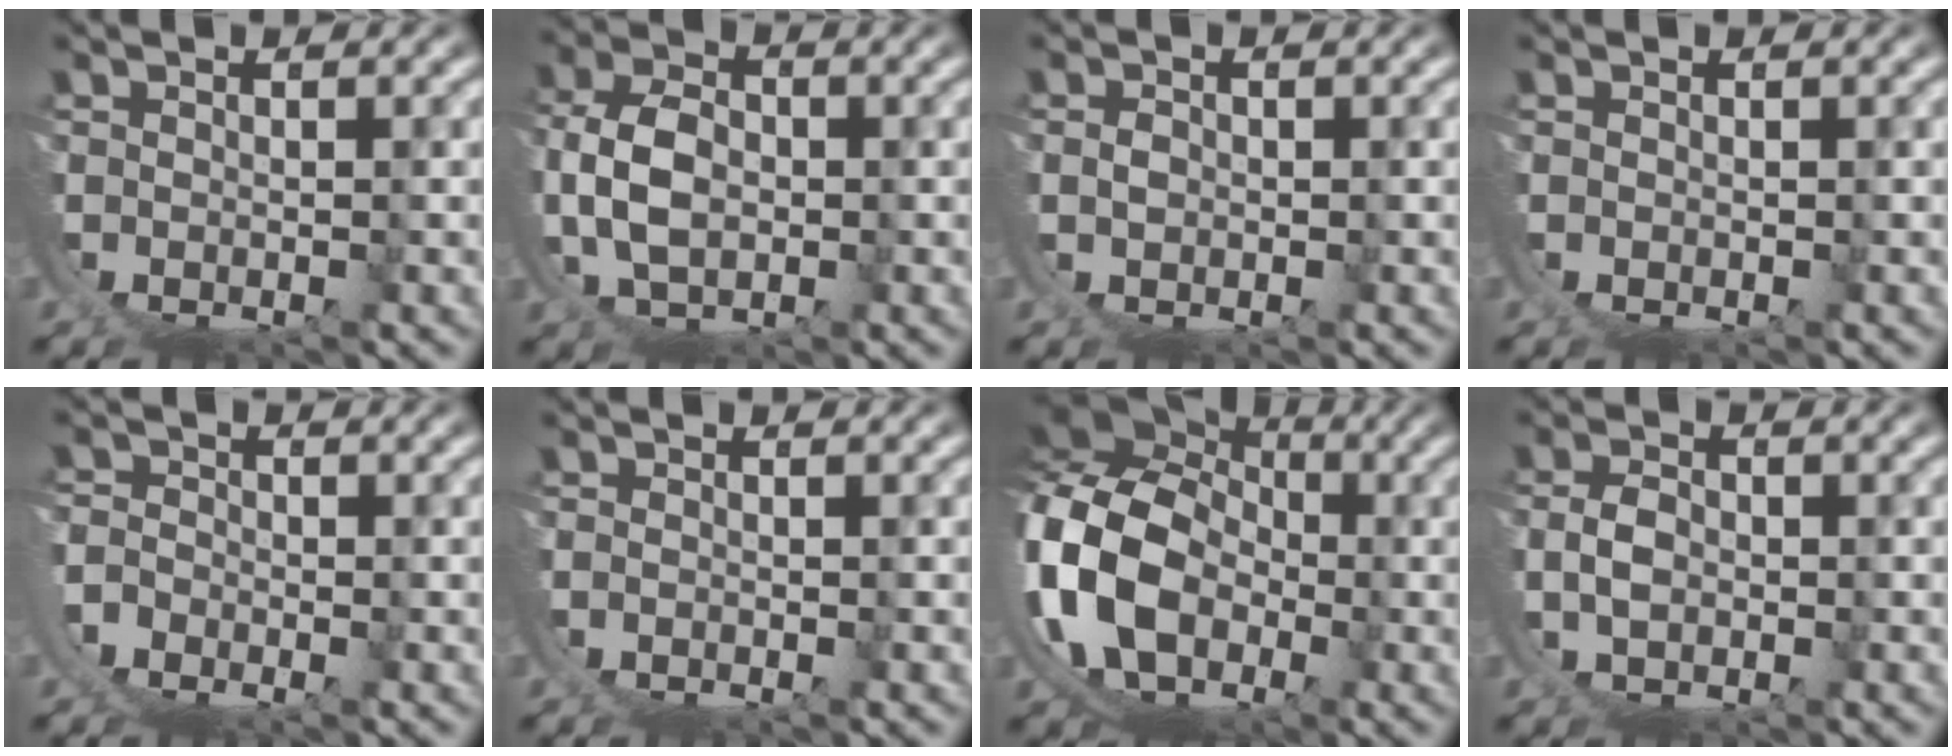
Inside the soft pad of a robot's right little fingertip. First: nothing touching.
{"total": 6.0, "force": [3.2, 3.1, 4.1], "torque": [-0.091, -0.003, 0.060]}
{"total": 1.4, "force": [0.9, 1.0, 0.5], "torque": [-0.016, 0.002, 0.012]}
{"total": 0.0}
{"total": 4.6, "force": [0.2, 4.2, 1.8], "torque": [-0.061, -0.016, 0.000]}
{"total": 0.8, "force": [-0.1, 0.7, 0.4], "torque": [-0.012, -0.001, -0.003]}
{"total": 15.7, "force": [2.1, 12.8, 8.9], "torque": [-0.235, -0.040, 0.040]}
{"total": 3.5, "force": [1.6, 2.2, 2.1], "torque": [-0.055, -0.001, 0.029]}